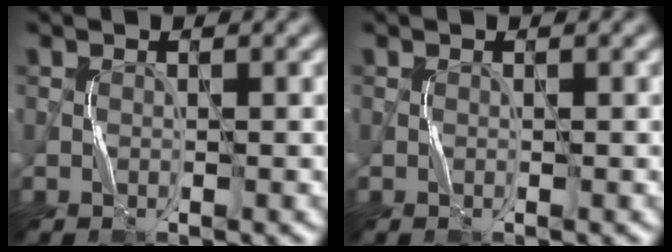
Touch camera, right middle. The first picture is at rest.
{"total": 0.0}